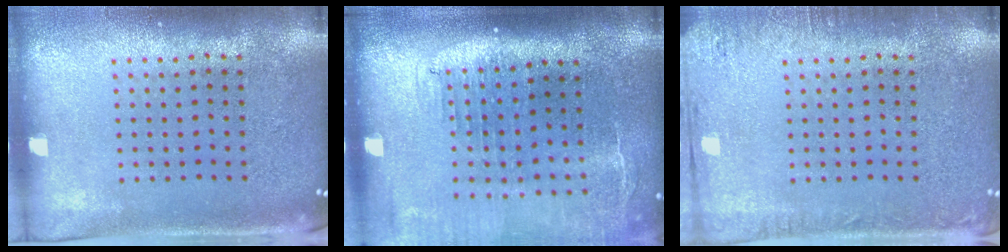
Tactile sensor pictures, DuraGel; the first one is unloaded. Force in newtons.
{"total": 2.1, "press": 1.7, "slide": 1.2}
{"total": 1.9, "press": 1.9, "slide": 0.2}